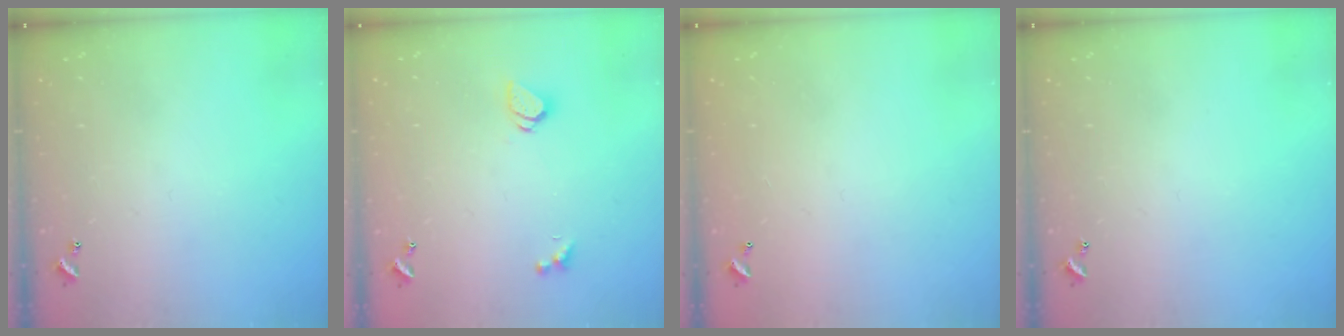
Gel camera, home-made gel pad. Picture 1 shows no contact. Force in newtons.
{"total": 1.5, "press": 1.4, "slide": 0.5}
{"total": 2.8, "press": 2.8, "slide": 0.1}
{"total": 0.0}